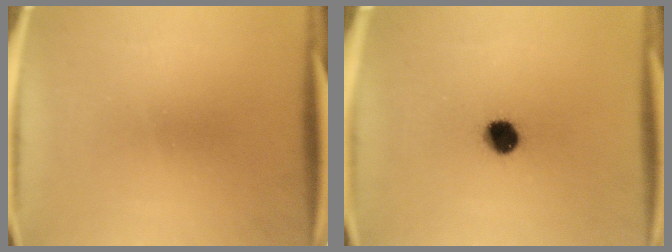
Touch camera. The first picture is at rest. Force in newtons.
{"total": 6.5}